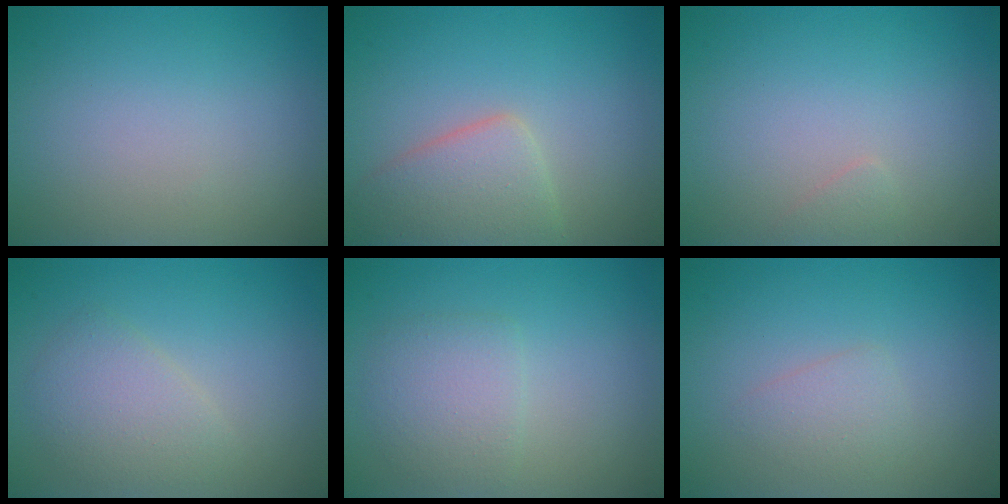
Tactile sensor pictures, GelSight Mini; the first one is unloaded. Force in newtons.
{"total": 4.0, "press": 4.0, "slide": 0.3}
{"total": 0.6, "press": 0.6, "slide": 0.0}
{"total": 2.9, "press": 2.9, "slide": 0.1}
{"total": 2.8, "press": 2.8, "slide": 0.1}
{"total": 1.5, "press": 1.5, "slide": 0.1}